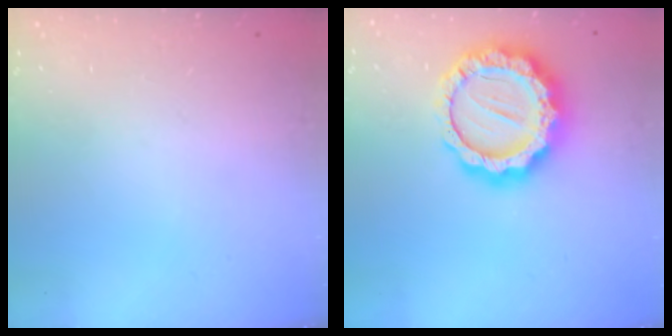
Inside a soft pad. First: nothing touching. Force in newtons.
{"total": 18.6, "press": 18.5, "slide": 1.4}